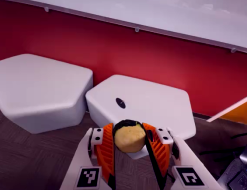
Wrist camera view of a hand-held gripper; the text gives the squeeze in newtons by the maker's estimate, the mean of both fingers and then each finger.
{"total": 10.8, "left": 11.3, "right": 10.2}